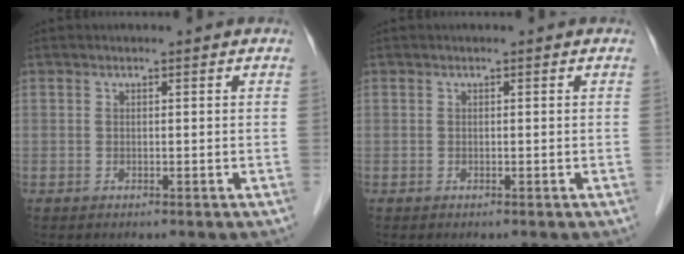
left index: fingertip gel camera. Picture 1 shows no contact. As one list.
[{"total": 0.0}]